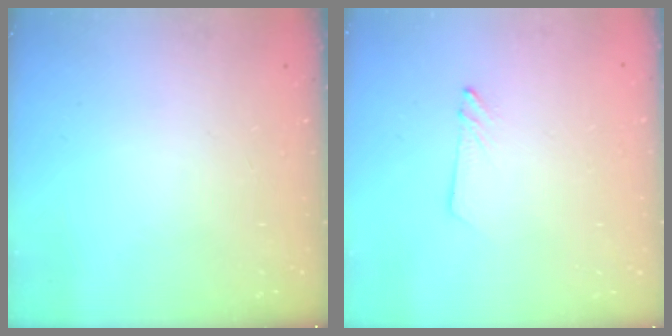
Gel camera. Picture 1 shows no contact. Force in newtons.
{"total": 1.5, "press": 1.5, "slide": 0.1}